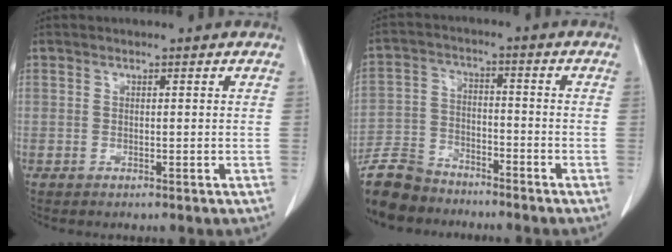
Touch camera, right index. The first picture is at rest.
{"total": 11.5, "force": [-10.2, 4.5, 2.9], "torque": [-0.070, -0.001, -0.190]}